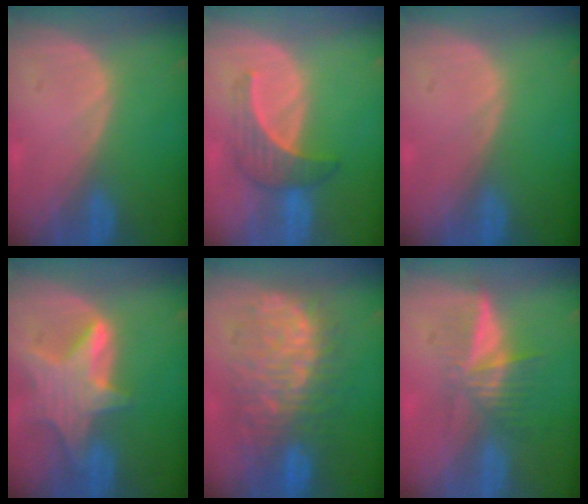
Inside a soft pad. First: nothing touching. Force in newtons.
{"total": 5.0, "press": 4.9, "slide": 0.8}
{"total": 0.0}
{"total": 7.9, "press": 7.2, "slide": 3.3}
{"total": 11.9, "press": 11.8, "slide": 1.4}
{"total": 6.1, "press": 5.3, "slide": 3.1}